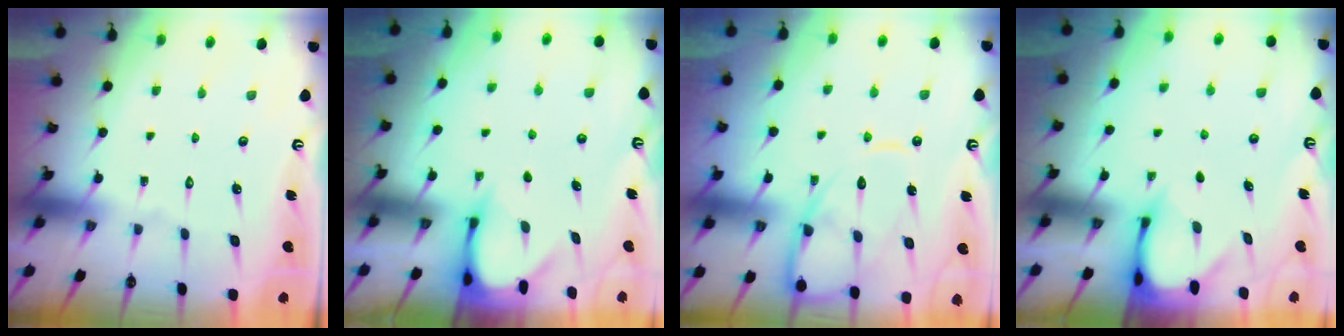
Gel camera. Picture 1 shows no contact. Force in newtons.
{"total": 3.6, "press": 3.6, "slide": 0.3}
{"total": 11.5, "press": 11.4, "slide": 1.2}
{"total": 3.1, "press": 3.1, "slide": 0.2}